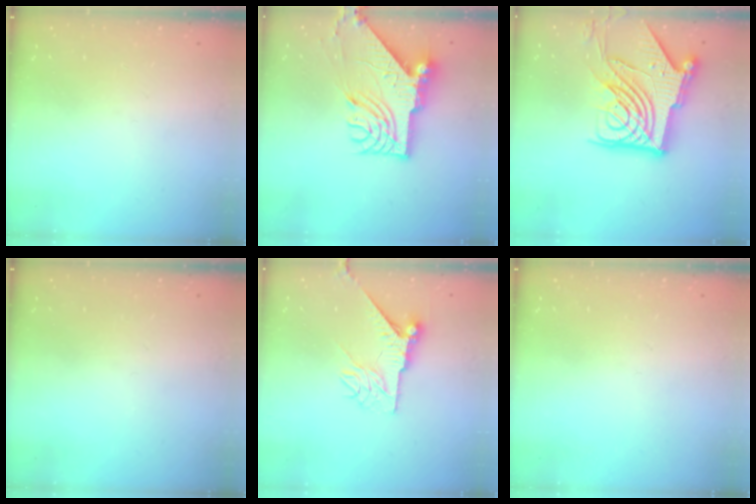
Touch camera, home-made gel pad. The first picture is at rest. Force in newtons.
{"total": 12.0, "press": 11.9, "slide": 1.4}
{"total": 20.6, "press": 20.4, "slide": 2.3}
{"total": 0.0}
{"total": 8.1, "press": 8.1, "slide": 0.5}
{"total": 0.0}